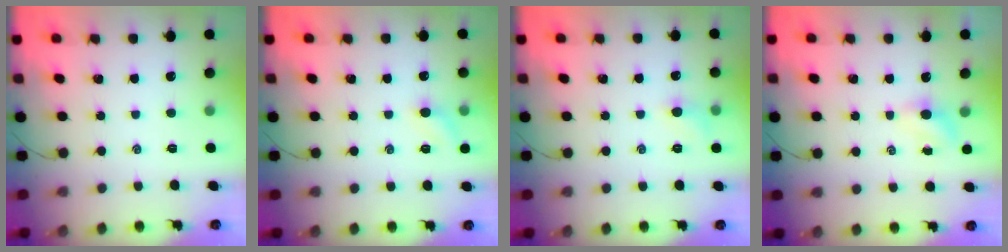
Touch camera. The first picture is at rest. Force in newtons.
{"total": 6.2, "press": 5.9, "slide": 1.9}
{"total": 5.6, "press": 5.5, "slide": 1.4}
{"total": 3.6, "press": 3.5, "slide": 1.0}